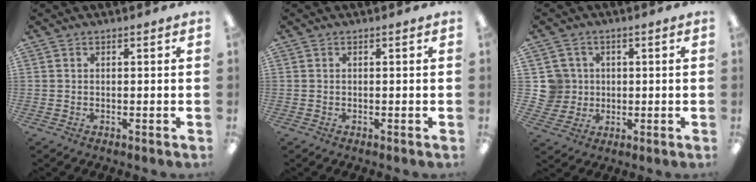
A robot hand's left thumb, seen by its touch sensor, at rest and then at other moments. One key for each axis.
{"total": 0.0}
{"total": 7.1, "fx": 1.4, "fy": 6.9, "fz": 0.8, "tx": -0.040, "ty": 0.003, "tz": 0.030}